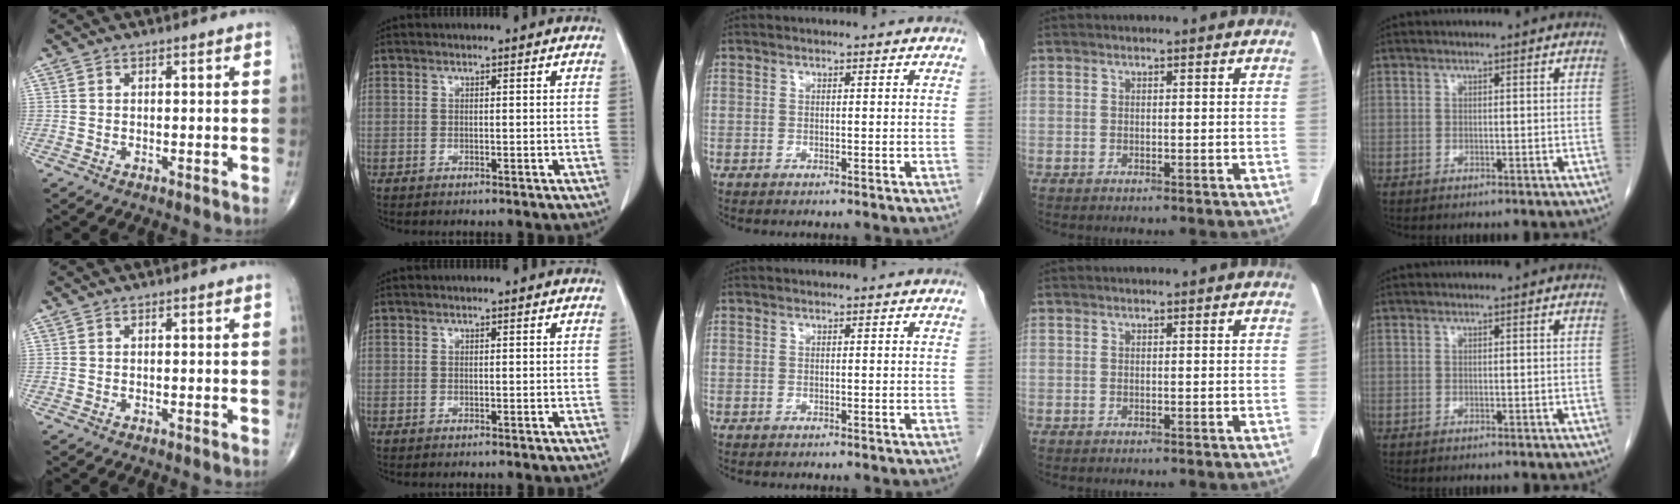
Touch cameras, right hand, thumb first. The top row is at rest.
{}